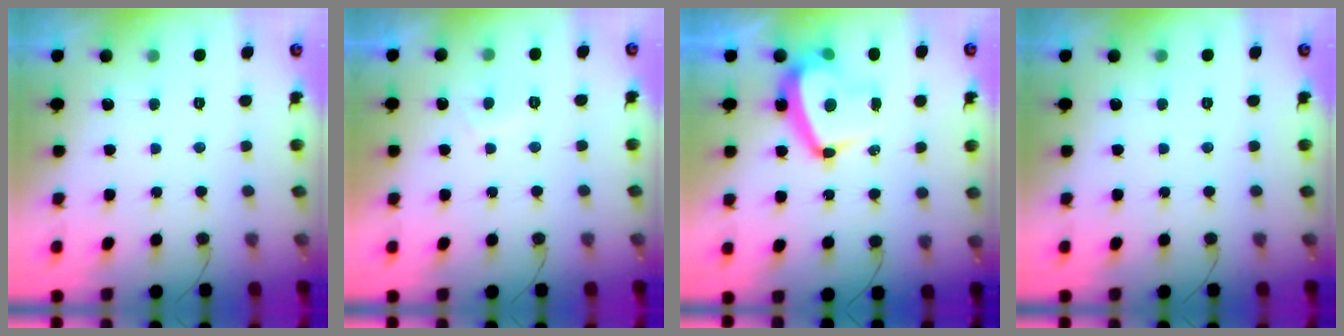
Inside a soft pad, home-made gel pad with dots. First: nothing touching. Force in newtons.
{"total": 1.6, "press": 1.5, "slide": 0.6}
{"total": 12.0, "press": 11.9, "slide": 1.6}
{"total": 0.0}